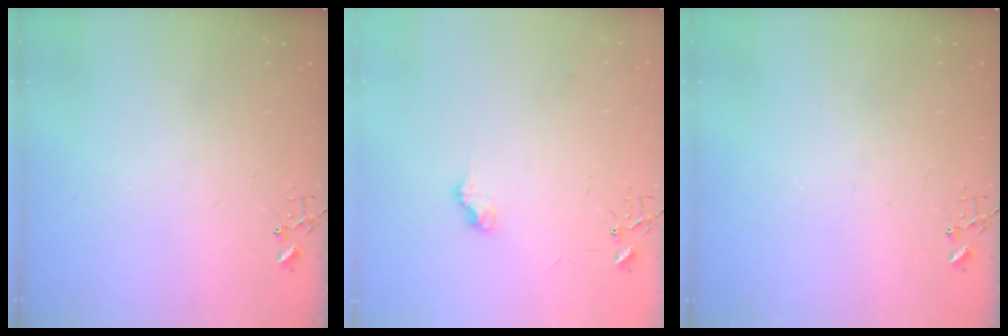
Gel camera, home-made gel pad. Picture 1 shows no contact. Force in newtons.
{"total": 7.1, "press": 7.1, "slide": 0.5}
{"total": 0.0}